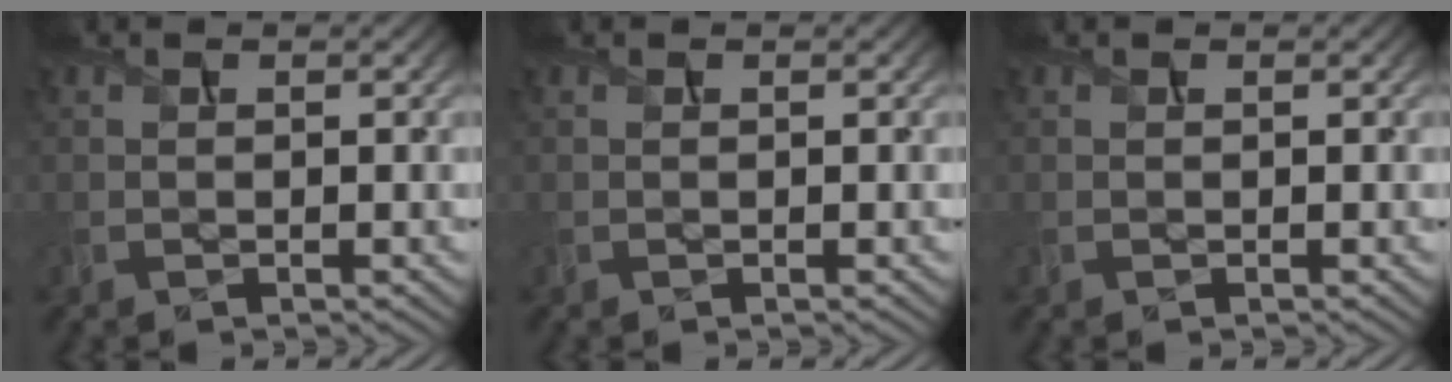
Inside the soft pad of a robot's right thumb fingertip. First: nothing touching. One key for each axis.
{"total": 0.0}
{"total": 0.0}